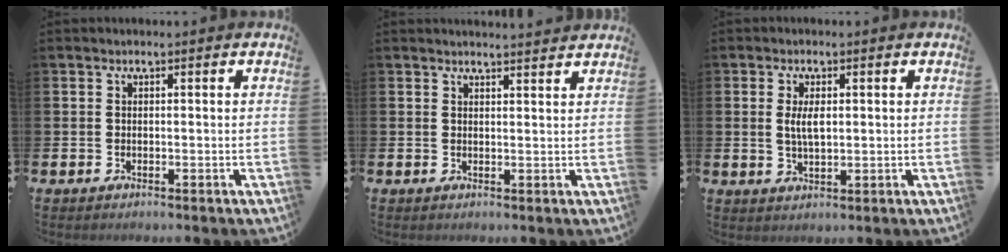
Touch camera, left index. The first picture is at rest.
{"total": 2.1, "force": [2.1, -0.1, -0.1], "torque": [0.007, -0.015, 0.036]}
{"total": 3.3, "force": [0.8, 1.4, 2.9], "torque": [-0.050, 0.003, 0.009]}